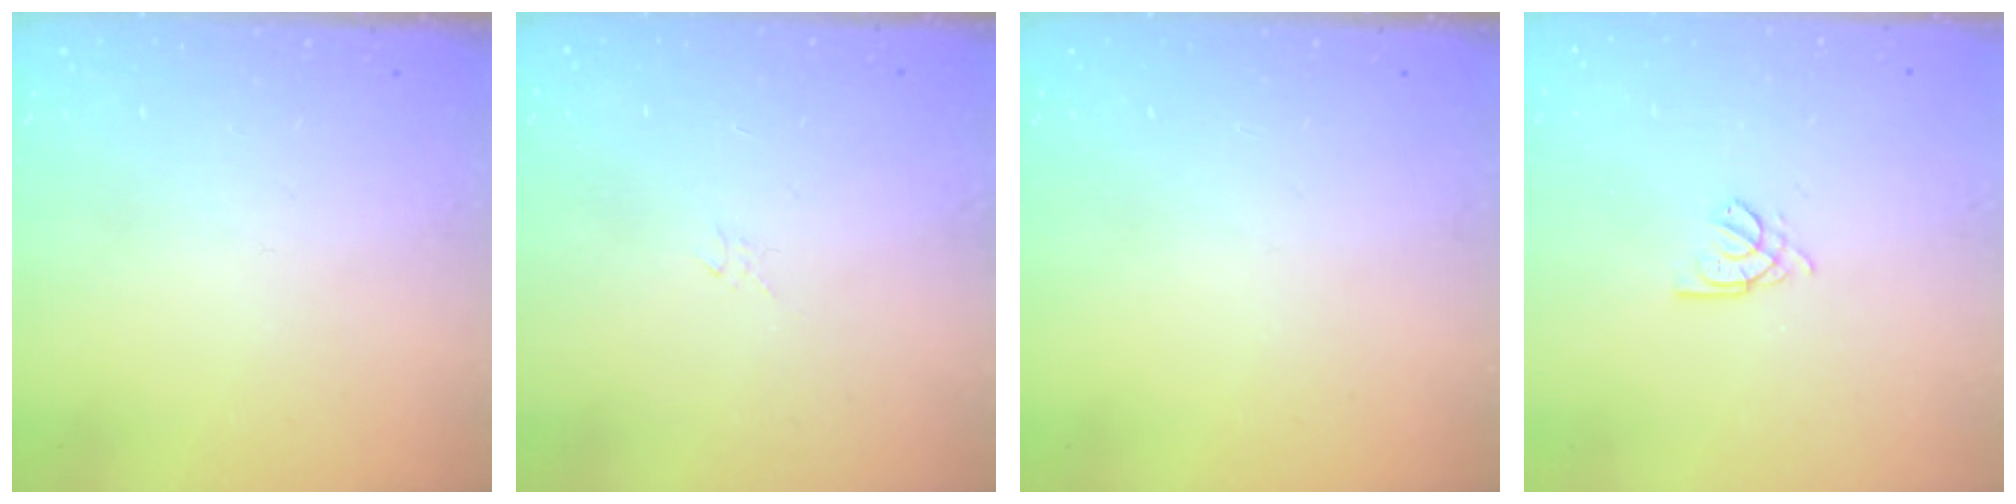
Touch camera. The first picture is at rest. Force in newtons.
{"total": 1.3, "press": 1.3, "slide": 0.1}
{"total": 0.0}
{"total": 2.0, "press": 2.0, "slide": 0.4}